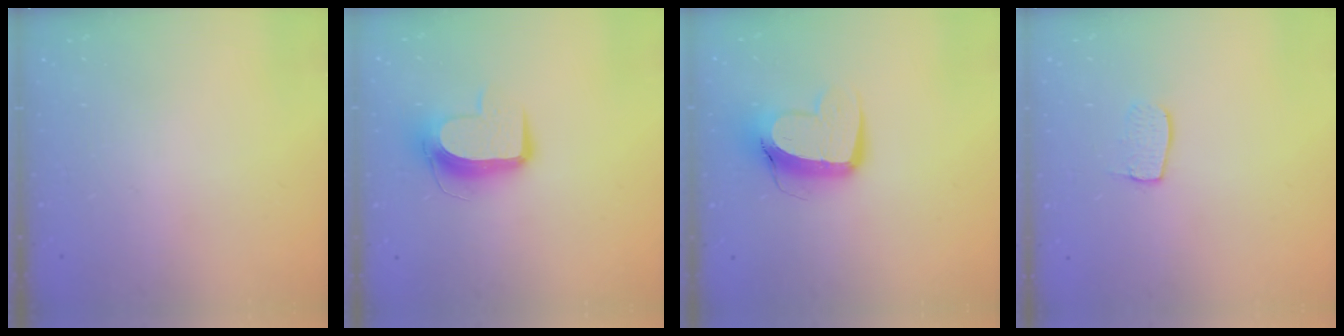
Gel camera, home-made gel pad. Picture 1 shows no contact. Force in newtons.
{"total": 11.1, "press": 11.0, "slide": 1.0}
{"total": 11.6, "press": 11.5, "slide": 1.3}
{"total": 6.8, "press": 6.8, "slide": 0.4}